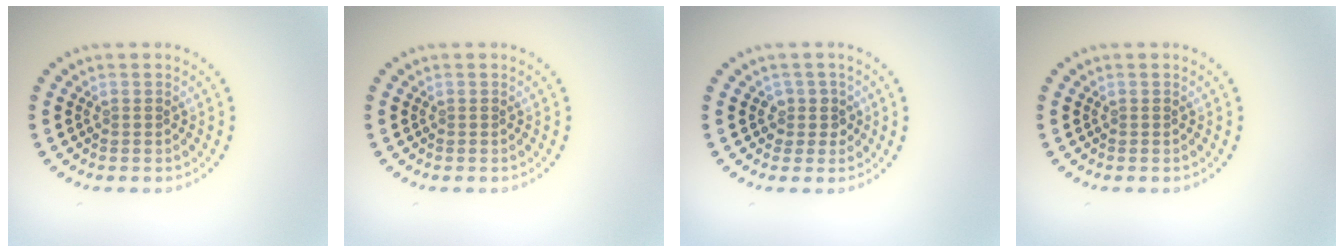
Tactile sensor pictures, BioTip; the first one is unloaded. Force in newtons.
{"total": 0.0}
{"total": 1.7, "press": 1.3, "slide": 1.0}
{"total": 0.0}